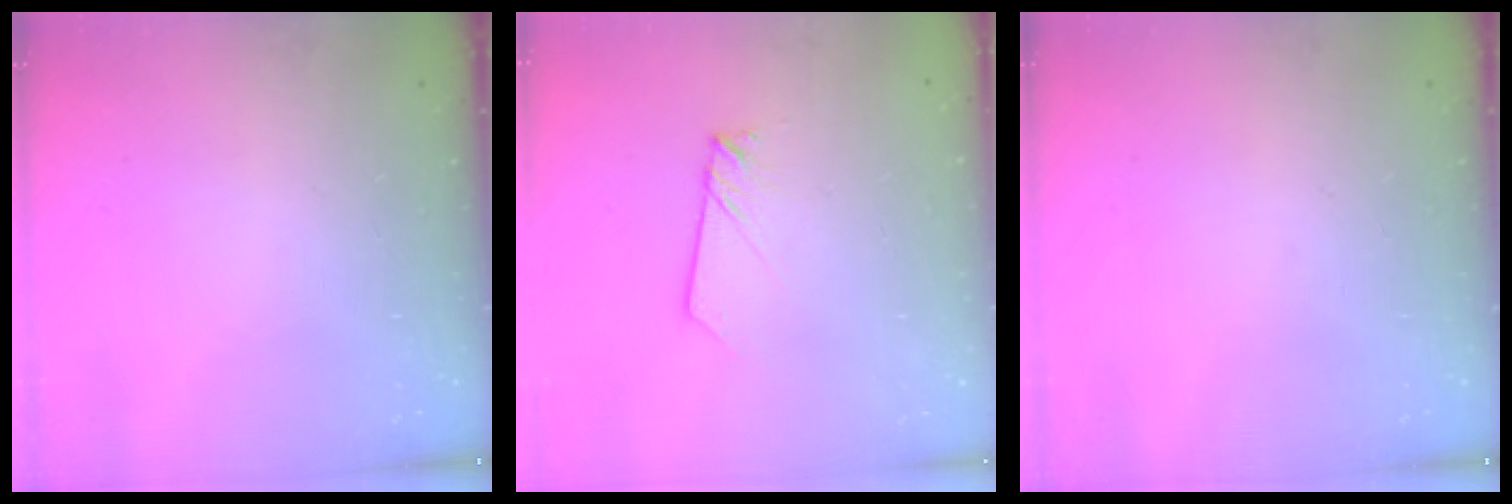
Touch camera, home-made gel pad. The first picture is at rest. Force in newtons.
{"total": 2.0, "press": 2.0, "slide": 0.2}
{"total": 0.0}